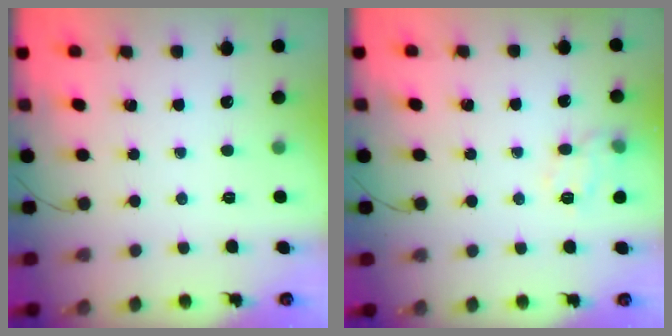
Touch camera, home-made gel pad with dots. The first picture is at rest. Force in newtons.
{"total": 9.6, "press": 9.6, "slide": 0.4}